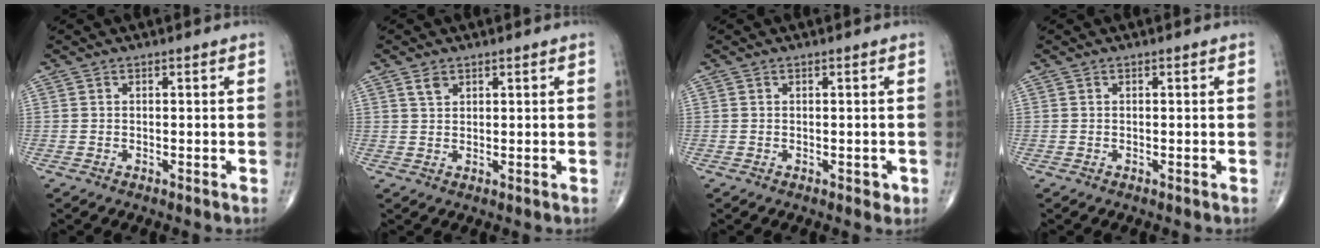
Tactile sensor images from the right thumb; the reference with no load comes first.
{"total": 2.1, "force": [1.3, 1.2, 1.1], "torque": [-0.017, -0.005, 0.028]}
{"total": 1.3, "force": [-0.3, 0.9, 0.8], "torque": [-0.004, 0.000, -0.003]}
{"total": 0.0}